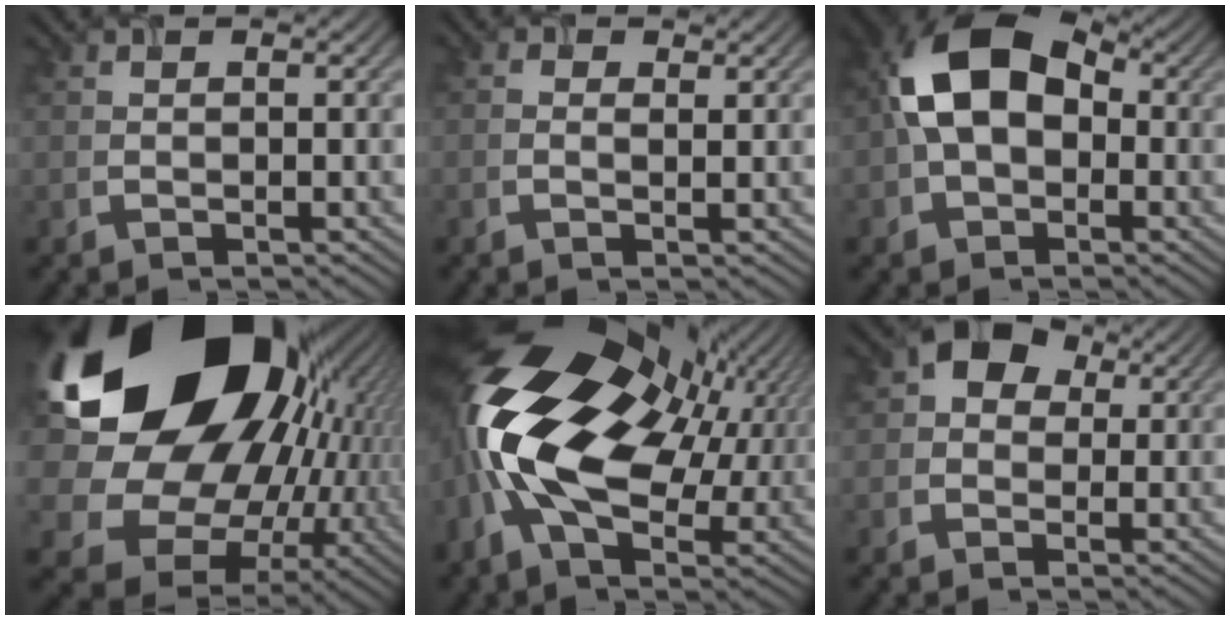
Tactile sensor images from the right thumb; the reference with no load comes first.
{"total": 0.7, "force": [0.2, 0.5, 0.4], "torque": [-0.004, -0.009, 0.002]}
{"total": 12.3, "force": [0.2, 8.6, 8.9], "torque": [-0.183, 0.010, -0.006]}
{"total": 23.0, "force": [4.6, 17.4, 14.2], "torque": [-0.275, -0.052, 0.098]}
{"total": 20.1, "force": [2.1, 11.9, 16.1], "torque": [-0.339, -0.034, 0.049]}
{"total": 5.4, "force": [1.5, 4.5, 2.7], "torque": [-0.044, 0.005, 0.000]}